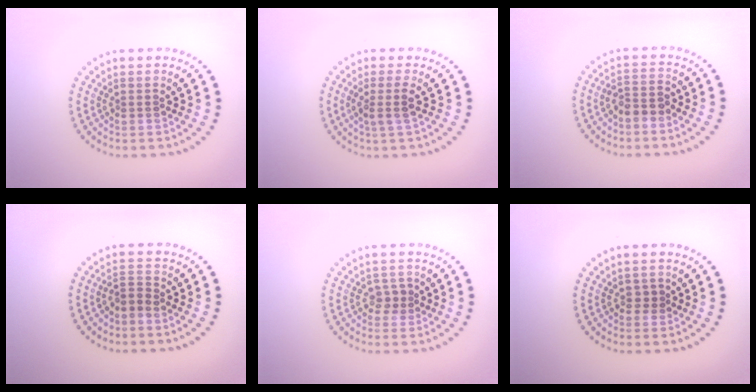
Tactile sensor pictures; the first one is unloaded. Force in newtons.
{"total": 1.9, "press": 1.5, "slide": 1.1}
{"total": 2.2, "press": 2.0, "slide": 0.9}
{"total": 1.6, "press": 1.2, "slide": 1.0}
{"total": 1.3, "press": 1.1, "slide": 0.7}
{"total": 0.6, "press": 0.6, "slide": 0.2}